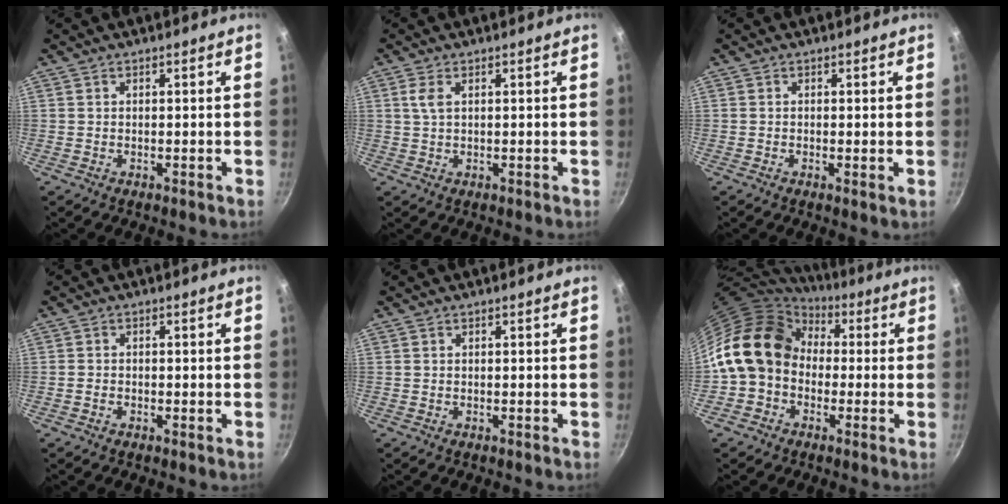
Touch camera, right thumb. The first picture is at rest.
{"total": 2.5, "force": [0.8, 1.2, 2.0], "torque": [-0.043, 0.000, 0.017]}
{"total": 0.7, "force": [0.0, 0.2, 0.7], "torque": [-0.011, -0.005, -0.004]}
{"total": 0.9, "force": [-0.4, 0.6, 0.5], "torque": [-0.012, 0.004, -0.011]}
{"total": 0.0}
{"total": 15.5, "force": [0.9, 12.6, 9.0], "torque": [-0.136, 0.041, -0.003]}